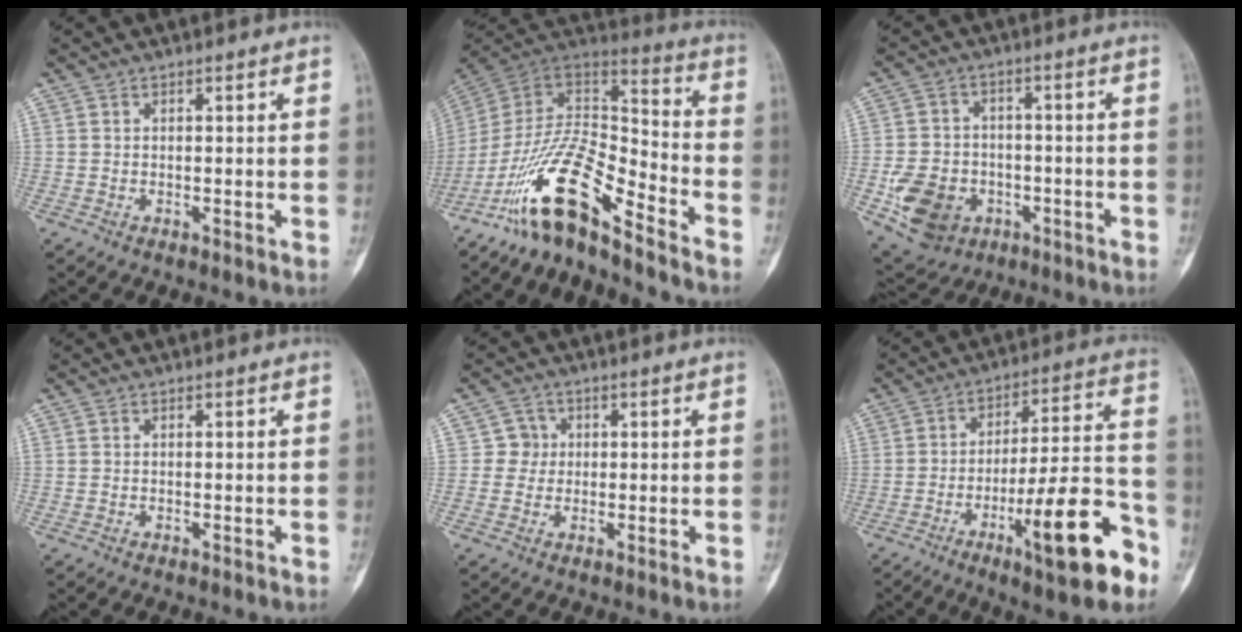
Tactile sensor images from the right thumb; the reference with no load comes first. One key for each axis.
{"total": 16.9, "fx": -11.8, "fy": 4.6, "fz": 11.2, "tx": -0.197, "ty": 0.096, "tz": -0.218}
{"total": 12.4, "fx": -4.2, "fy": 9.8, "fz": 6.4, "tx": -0.098, "ty": 0.017, "tz": -0.060}
{"total": 0.0}
{"total": 2.9, "fx": 0.3, "fy": 2.9, "fz": 0.2, "tx": 0.020, "ty": 0.007, "tz": -0.003}
{"total": 19.3, "fx": -9.0, "fy": 4.1, "fz": 16.6, "tx": -0.243, "ty": 0.052, "tz": -0.134}